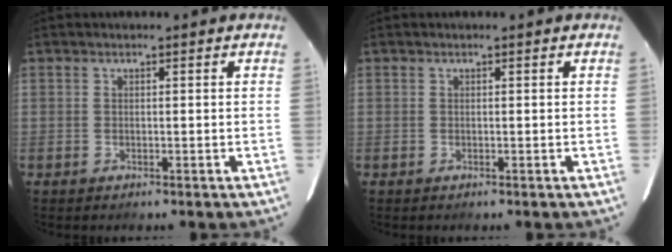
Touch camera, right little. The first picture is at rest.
{"total": 0.0}